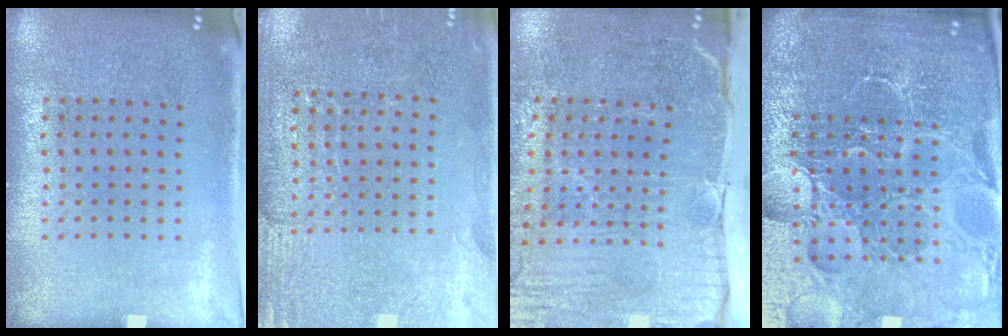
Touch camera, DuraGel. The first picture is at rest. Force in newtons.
{"total": 2.8, "press": 2.6, "slide": 0.8}
{"total": 4.8, "press": 4.3, "slide": 2.1}
{"total": 6.7, "press": 5.9, "slide": 3.2}